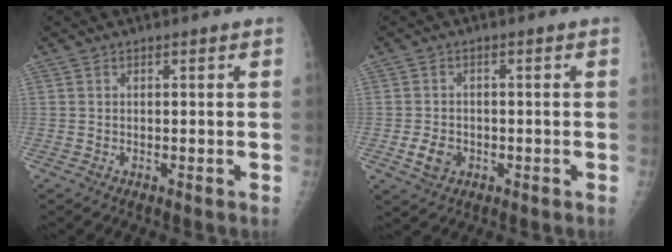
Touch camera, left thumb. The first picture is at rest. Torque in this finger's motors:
{"motor_torque": [0.22, 0.47, 0.22, -0.01, 0.00]}